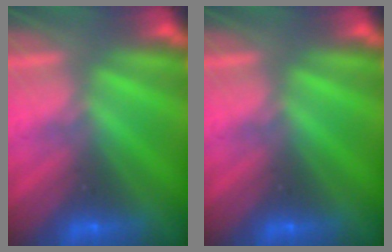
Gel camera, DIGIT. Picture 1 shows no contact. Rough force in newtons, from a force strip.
{"total": 0.0}